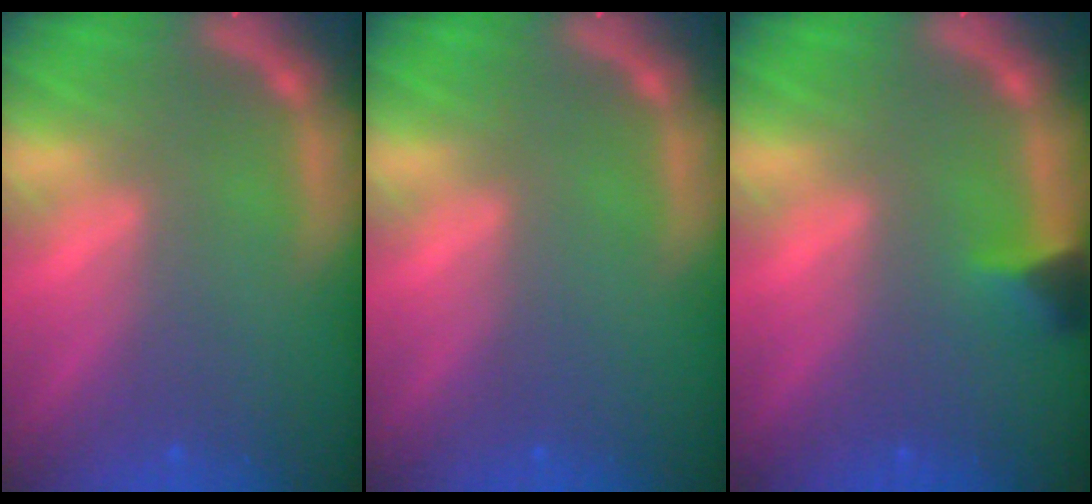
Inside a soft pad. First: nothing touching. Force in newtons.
{"total": 0.0}
{"total": 1.9}